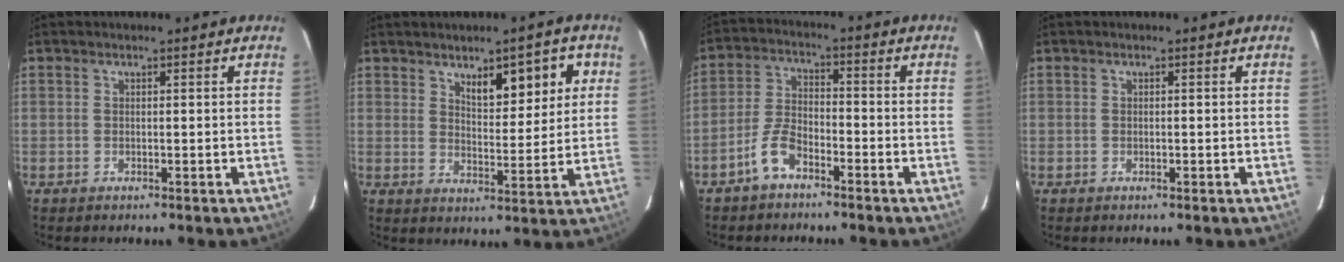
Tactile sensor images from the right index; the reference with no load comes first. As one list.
[{"total": 8.4, "force": [4.2, 3.0, 6.7], "torque": [-0.090, 0.004, 0.065]}, {"total": 5.6, "force": [-3.7, 2.4, 3.5], "torque": [-0.084, 0.009, -0.074]}, {"total": 0.0}]